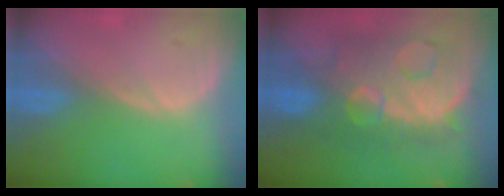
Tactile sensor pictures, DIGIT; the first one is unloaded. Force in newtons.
{"total": 12.3, "press": 12.2, "slide": 1.2}